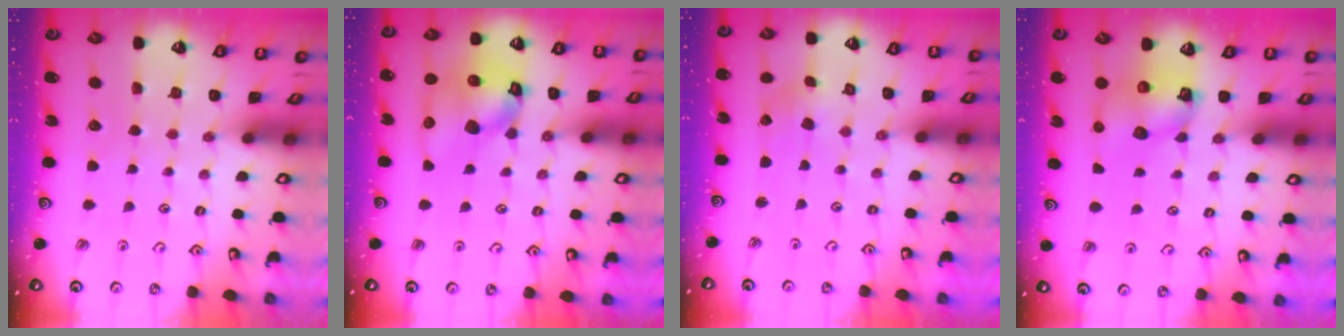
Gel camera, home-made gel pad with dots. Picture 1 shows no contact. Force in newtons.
{"total": 14.0, "press": 13.8, "slide": 2.1}
{"total": 0.5, "press": 0.5, "slide": 0.1}
{"total": 8.6, "press": 8.6, "slide": 0.7}